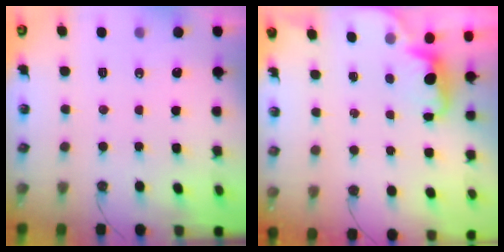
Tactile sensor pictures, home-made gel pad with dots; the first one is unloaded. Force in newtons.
{"total": 2.1, "press": 2.0, "slide": 0.7}